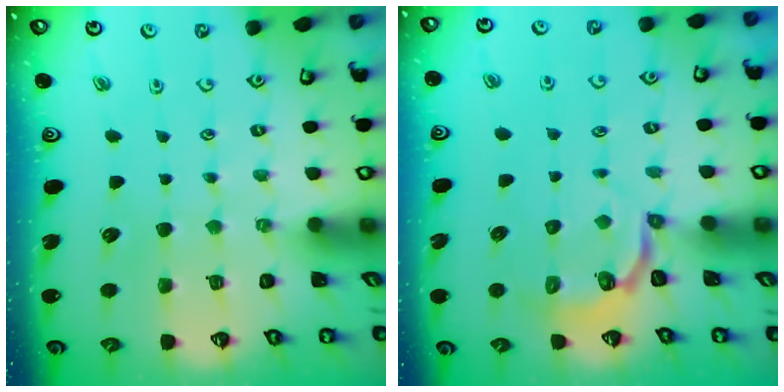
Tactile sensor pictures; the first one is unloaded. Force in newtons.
{"total": 3.4, "press": 2.5, "slide": 2.3}